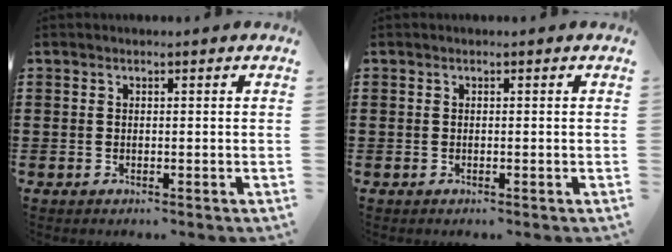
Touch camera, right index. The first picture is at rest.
{"total": 0.0}